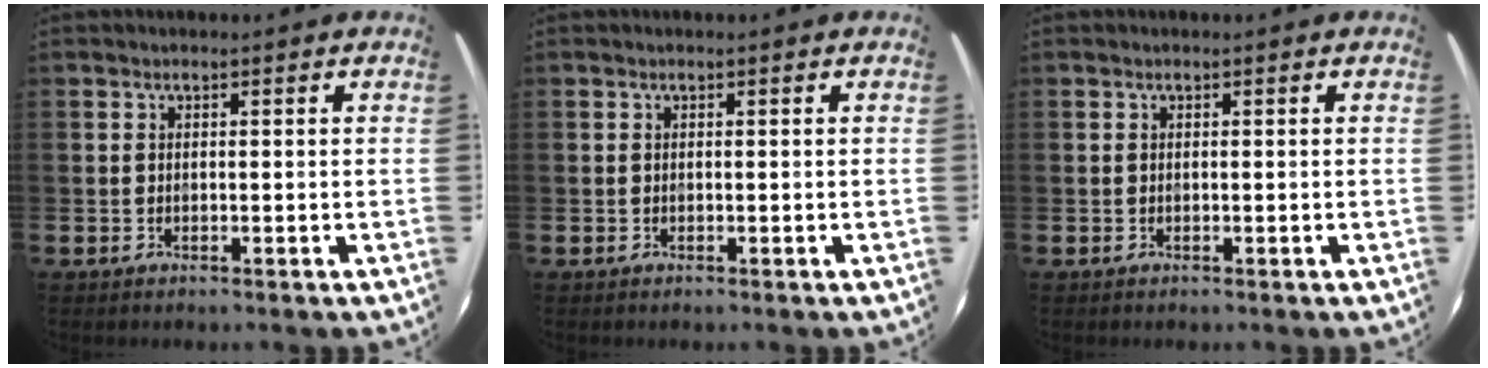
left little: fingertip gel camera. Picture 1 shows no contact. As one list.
[{"total": 0.0}, {"total": 0.0}]